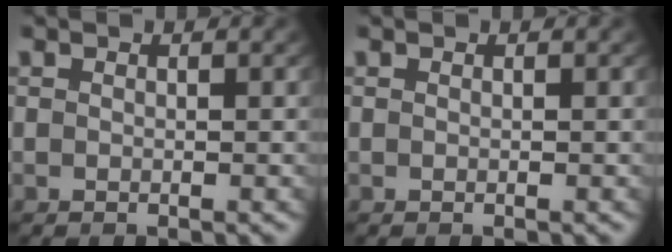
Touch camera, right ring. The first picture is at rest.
{"total": 0.0}